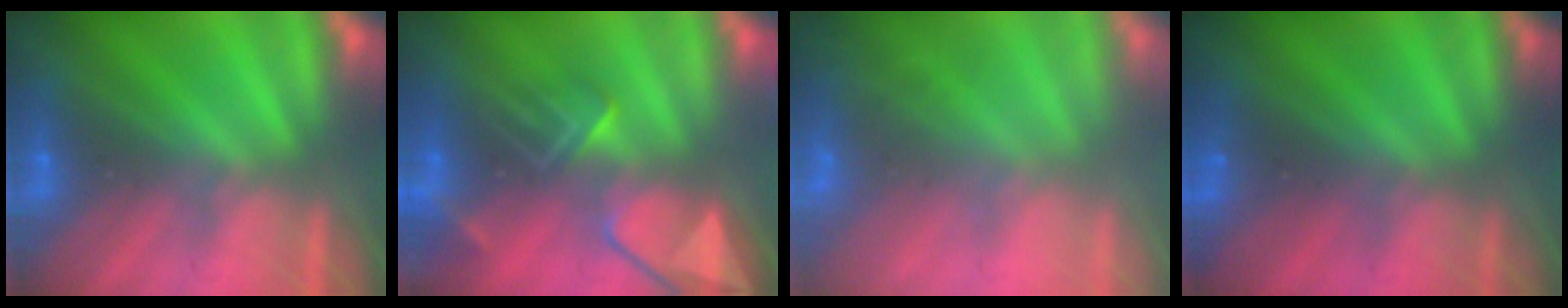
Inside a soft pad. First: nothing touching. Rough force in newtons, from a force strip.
{"total": 7.4}
{"total": 7.8}
{"total": 1.4}